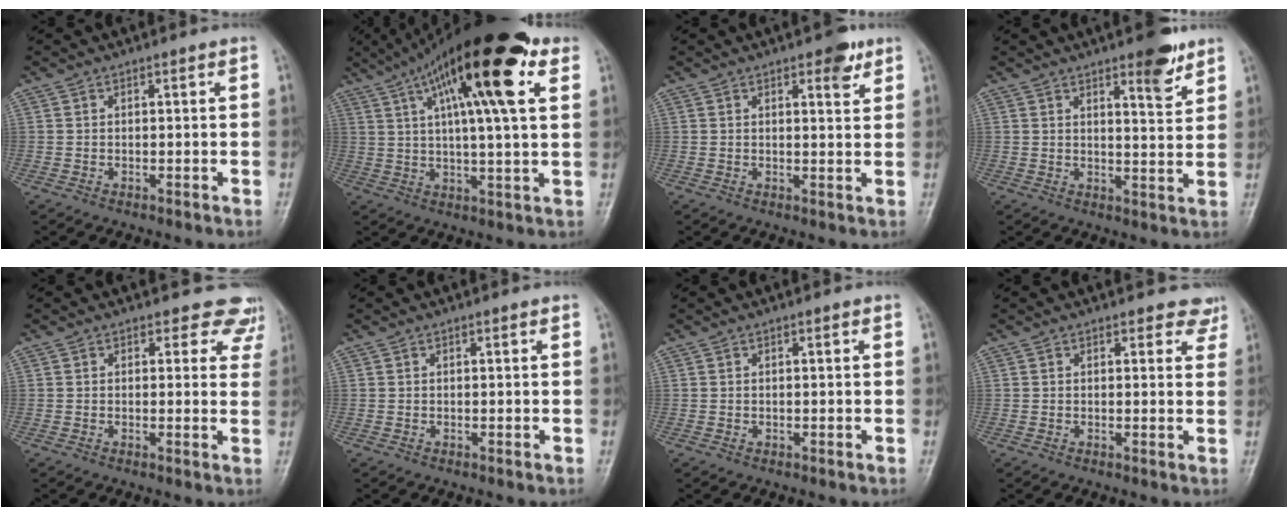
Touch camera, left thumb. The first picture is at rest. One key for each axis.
{"total": 21.9, "fx": 9.3, "fy": 5.4, "fz": 19.1, "tx": -0.306, "ty": 0.009, "tz": 0.143}
{"total": 4.1, "fx": 2.5, "fy": 1.5, "fz": 2.9, "tx": -0.026, "ty": -0.011, "tz": 0.029}
{"total": 6.6, "fx": 4.5, "fy": 1.7, "fz": 4.6, "tx": -0.051, "ty": -0.029, "tz": 0.059}
{"total": 6.1, "fx": 5.1, "fy": 3.3, "fz": 0.0, "tx": 0.052, "ty": -0.022, "tz": 0.028}
{"total": 0.0}
{"total": 0.0}
{"total": 3.6, "fx": 3.1, "fy": 1.8, "fz": 0.1, "tx": 0.036, "ty": -0.019, "tz": 0.015}